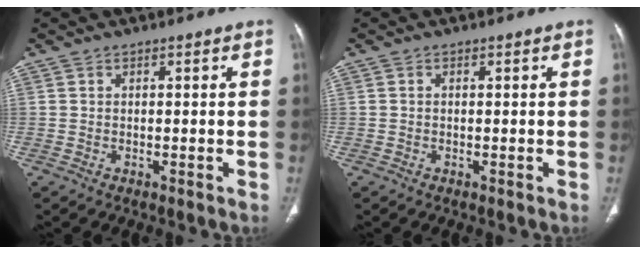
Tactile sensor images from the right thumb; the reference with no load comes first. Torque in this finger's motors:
{"motor_torque": [-0.11, -0.11, -0.34, 0.33, -0.03]}